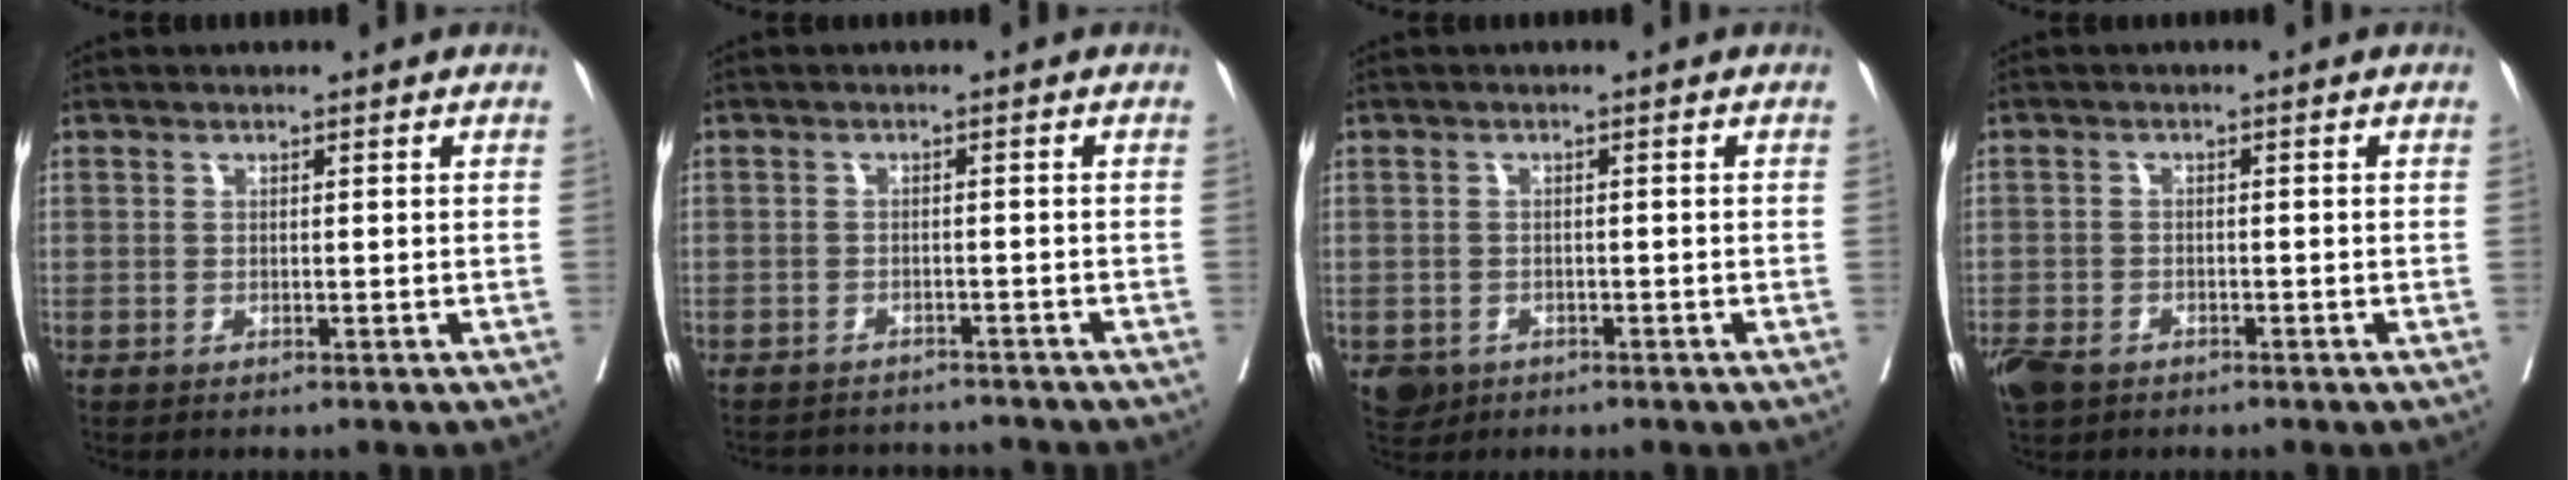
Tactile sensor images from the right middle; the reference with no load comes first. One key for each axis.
{"total": 7.5, "fx": -7.2, "fy": 1.5, "fz": 1.0, "tx": -0.014, "ty": 0.006, "tz": -0.092}
{"total": 2.8, "fx": -1.6, "fy": 2.3, "fz": 0.6, "tx": -0.005, "ty": 0.004, "tz": -0.023}
{"total": 5.1, "fx": -3.6, "fy": 2.9, "fz": 2.2, "tx": -0.046, "ty": -0.005, "tz": -0.061}